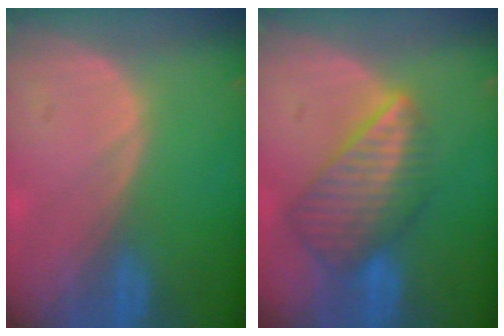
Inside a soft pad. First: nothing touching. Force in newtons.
{"total": 8.7, "press": 7.6, "slide": 4.1}